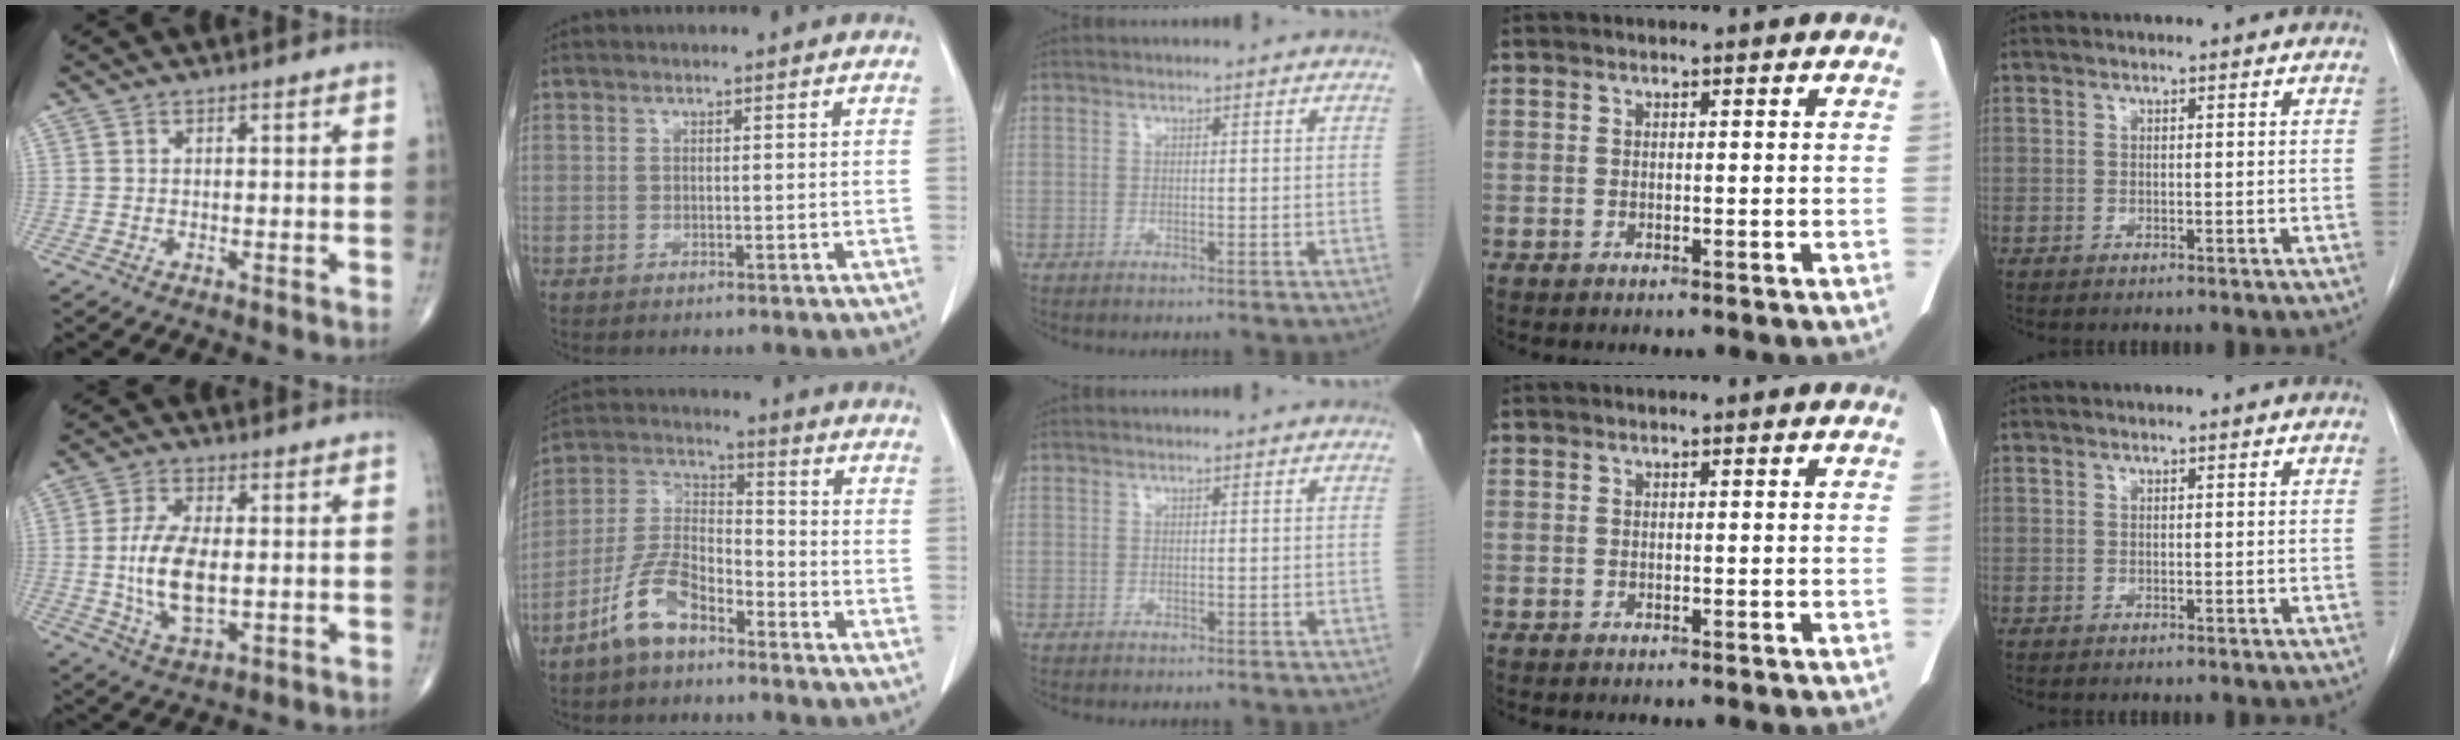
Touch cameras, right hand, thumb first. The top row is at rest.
{"thumb": {"total": 11.0, "force": [-0.6, 5.3, 9.6], "torque": [-0.186, -0.008, -0.007]}, "index": {"total": 9.3, "force": [-5.9, 3.8, 6.1], "torque": [-0.135, 0.006, -0.125]}}